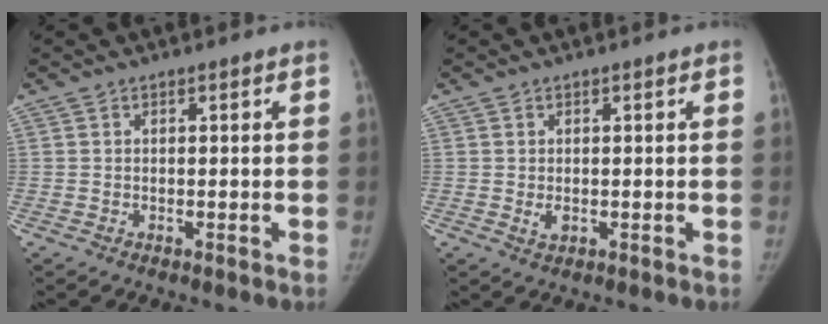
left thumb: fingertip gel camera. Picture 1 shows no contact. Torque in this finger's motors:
{"motor_torque": [0.01, 0.01, -0.02, 0.11, 0.00]}